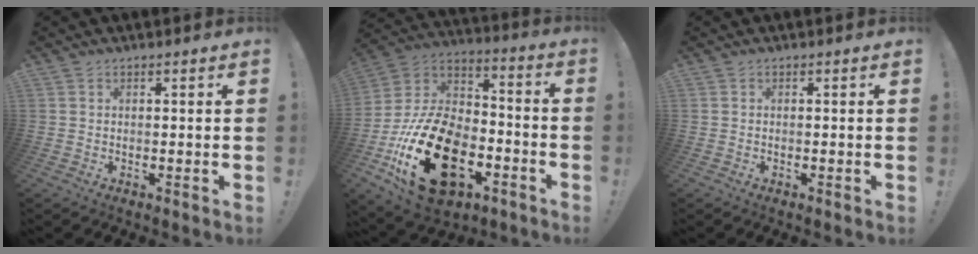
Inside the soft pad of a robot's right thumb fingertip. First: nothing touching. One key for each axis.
{"total": 27.9, "fx": -10.8, "fy": 17.2, "fz": 19.2, "tx": -0.360, "ty": 0.066, "tz": -0.166}
{"total": 0.0}